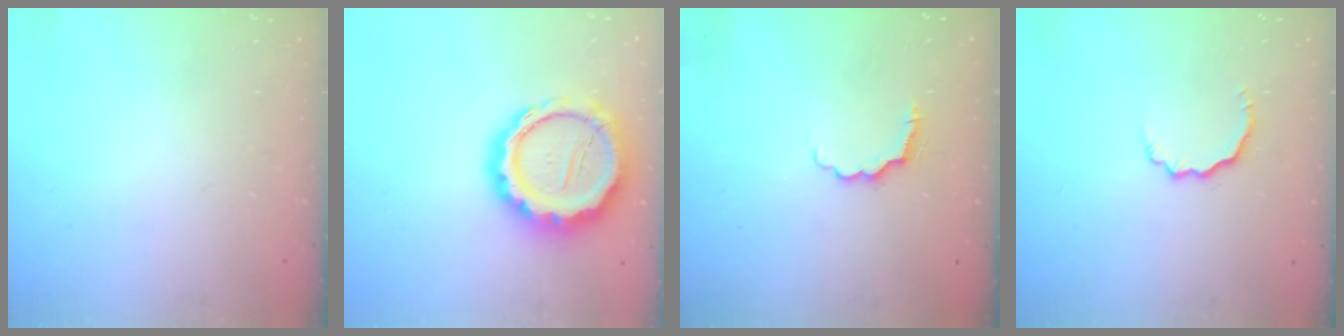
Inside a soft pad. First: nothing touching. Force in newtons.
{"total": 19.3, "press": 19.0, "slide": 3.3}
{"total": 4.2, "press": 4.1, "slide": 0.6}
{"total": 4.1, "press": 3.9, "slide": 1.0}